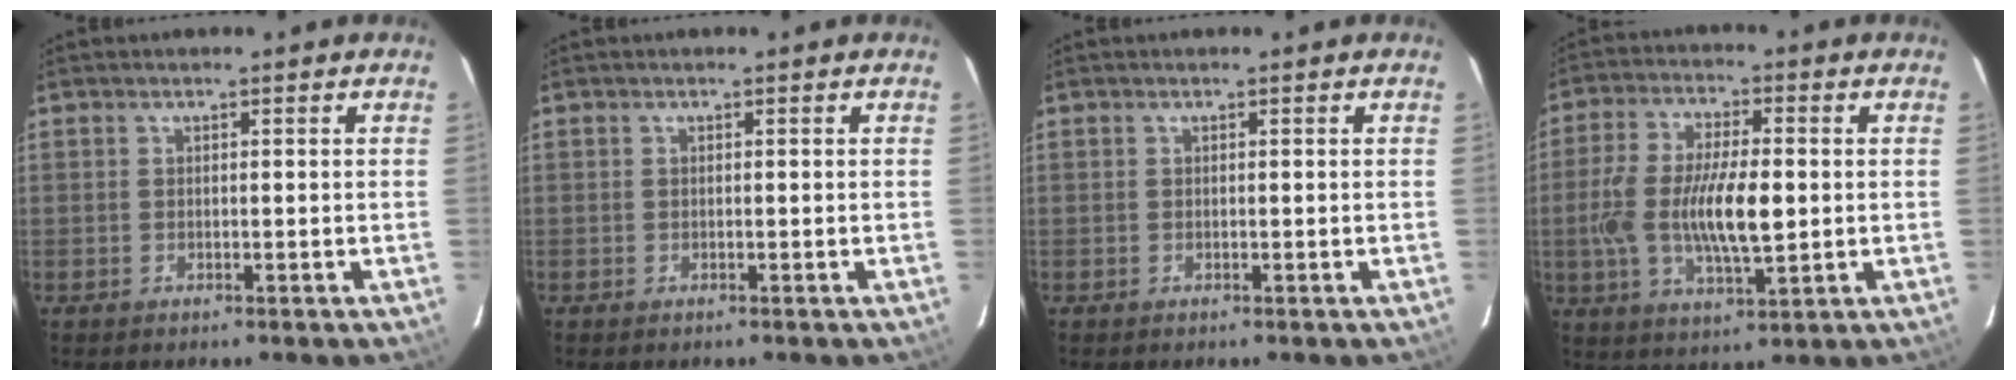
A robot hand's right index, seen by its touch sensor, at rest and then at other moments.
{"total": 0.0}
{"total": 0.0}
{"total": 13.6, "force": [-1.0, 4.8, 12.7], "torque": [-0.252, -0.004, -0.018]}